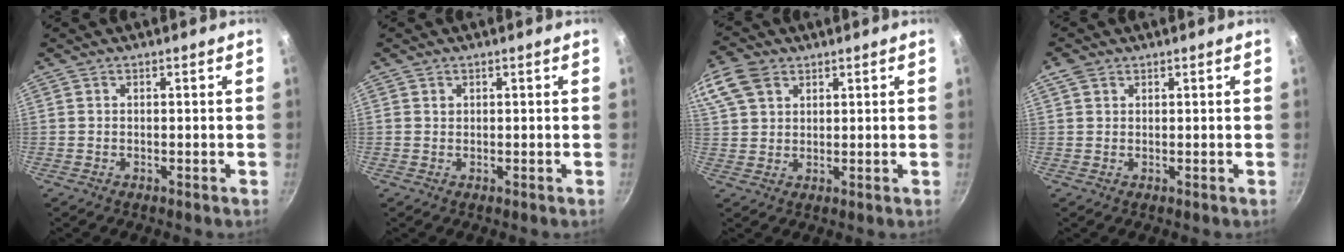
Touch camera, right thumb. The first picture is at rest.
{"total": 0.6, "force": [0.2, 0.5, 0.2], "torque": [0.000, 0.002, 0.003]}
{"total": 10.0, "force": [5.1, 6.7, 5.3], "torque": [-0.112, 0.012, 0.098]}
{"total": 2.2, "force": [1.2, 1.5, 1.1], "torque": [-0.019, 0.000, 0.023]}